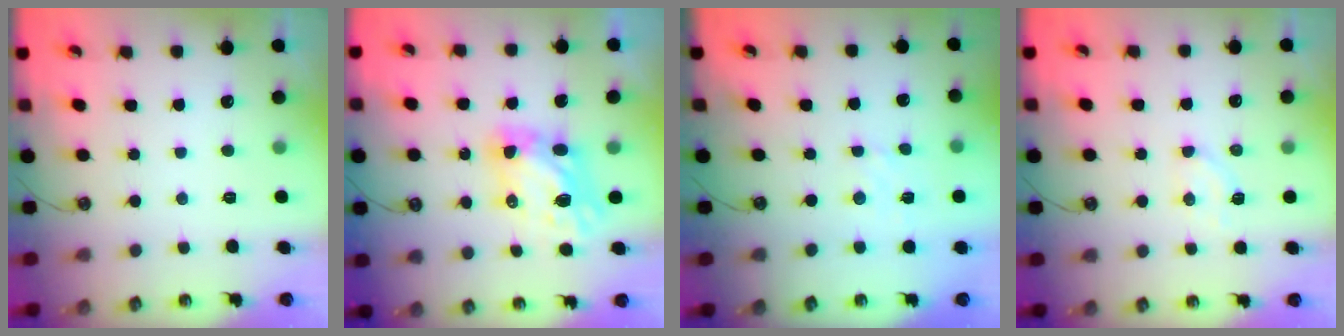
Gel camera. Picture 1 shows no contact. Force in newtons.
{"total": 7.4, "press": 7.4, "slide": 0.6}
{"total": 2.8, "press": 2.8, "slide": 0.4}
{"total": 4.8, "press": 4.7, "slide": 1.0}